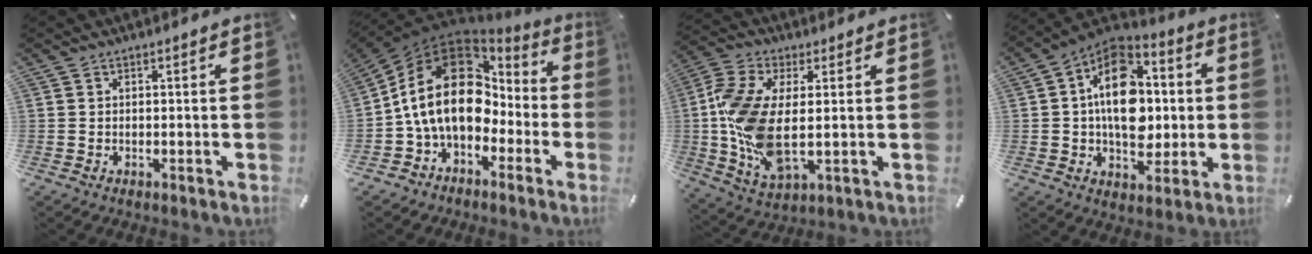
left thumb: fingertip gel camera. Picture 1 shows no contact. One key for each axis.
{"total": 20.1, "fx": 0.9, "fy": 14.6, "fz": 13.7, "tx": -0.273, "ty": 0.008, "tz": 0.017}
{"total": 14.5, "fx": 0.8, "fy": 7.4, "fz": 12.4, "tx": -0.284, "ty": -0.016, "tz": 0.019}
{"total": 18.3, "fx": 0.3, "fy": 12.6, "fz": 13.3, "tx": -0.222, "ty": 0.003, "tz": 0.003}